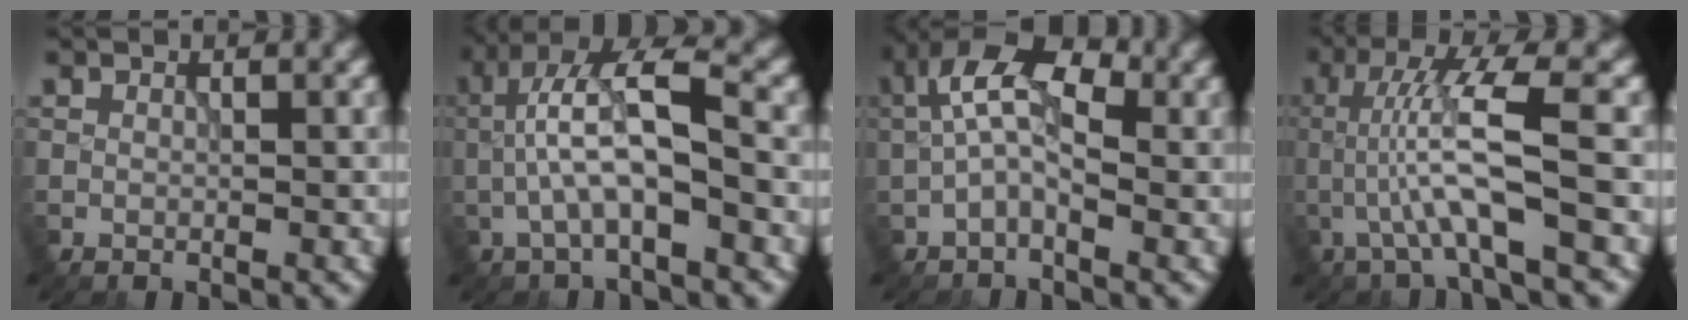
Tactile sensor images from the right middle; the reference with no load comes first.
{"total": 7.1, "force": [-0.9, 2.2, 6.7], "torque": [-0.131, 0.024, -0.023]}
{"total": 6.7, "force": [0.5, 3.4, 5.7], "torque": [-0.114, 0.025, -0.007]}
{"total": 6.2, "force": [-1.0, 0.7, 6.1], "torque": [-0.120, 0.016, -0.018]}